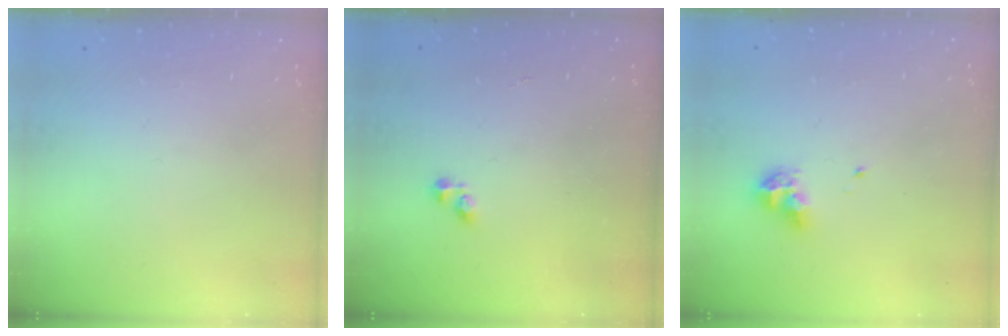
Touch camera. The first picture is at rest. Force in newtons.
{"total": 2.3, "press": 2.2, "slide": 0.3}
{"total": 8.5, "press": 8.4, "slide": 0.9}